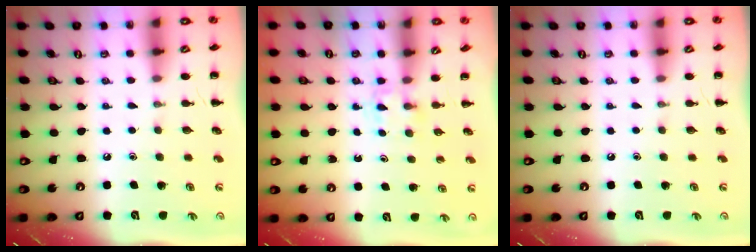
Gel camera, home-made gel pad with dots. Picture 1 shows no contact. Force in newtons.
{"total": 2.4, "press": 2.3, "slide": 0.9}
{"total": 0.0}